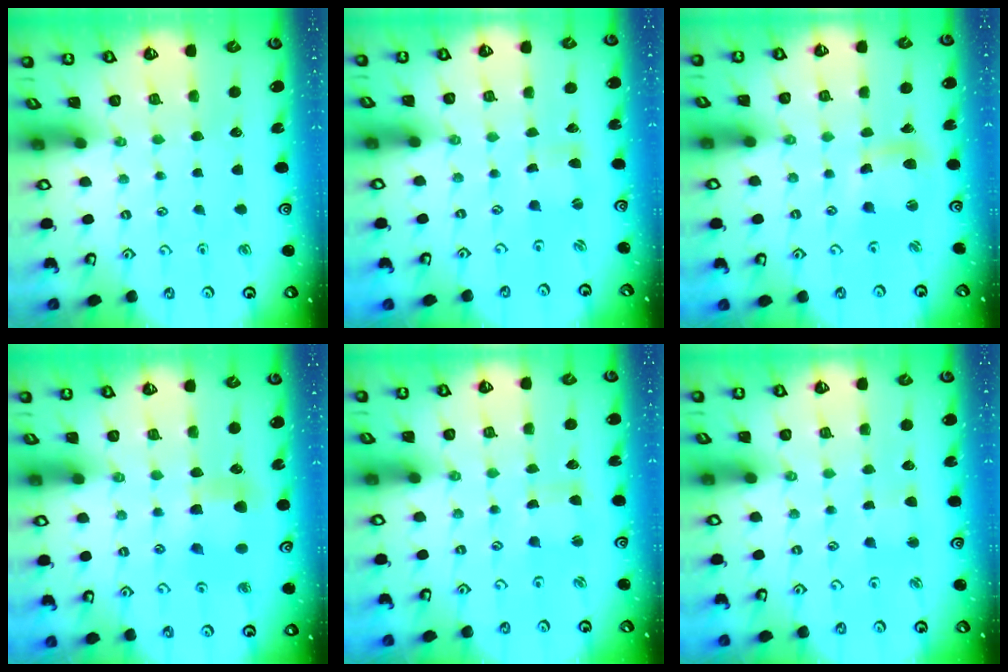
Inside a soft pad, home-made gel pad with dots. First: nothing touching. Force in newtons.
{"total": 1.1, "press": 1.0, "slide": 0.3}
{"total": 9.7, "press": 9.6, "slide": 1.2}
{"total": 5.9, "press": 5.9, "slide": 0.4}
{"total": 2.0, "press": 2.0, "slide": 0.3}
{"total": 2.5, "press": 2.5, "slide": 0.3}